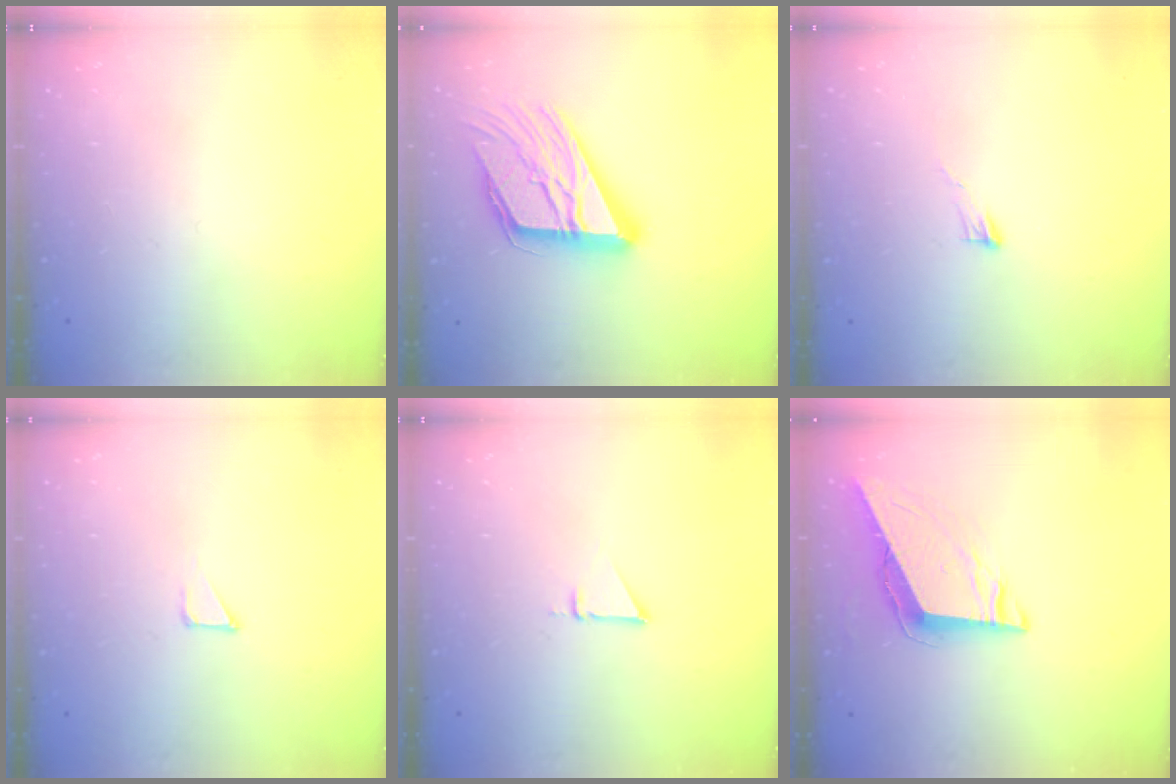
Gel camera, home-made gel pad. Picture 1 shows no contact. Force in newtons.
{"total": 20.2, "press": 20.1, "slide": 2.1}
{"total": 3.8, "press": 3.8, "slide": 0.3}
{"total": 1.2, "press": 1.2, "slide": 0.0}
{"total": 3.1, "press": 3.1, "slide": 0.2}
{"total": 9.0, "press": 8.7, "slide": 2.5}